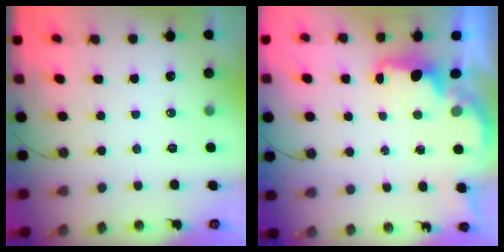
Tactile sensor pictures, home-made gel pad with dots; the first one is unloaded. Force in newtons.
{"total": 1.8, "press": 1.7, "slide": 0.6}